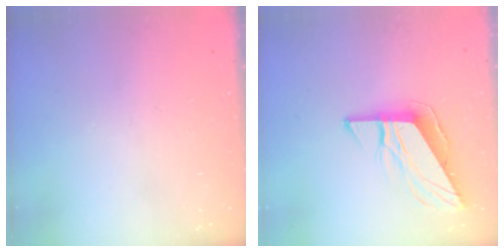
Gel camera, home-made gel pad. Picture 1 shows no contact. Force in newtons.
{"total": 9.9, "press": 9.9, "slide": 0.4}